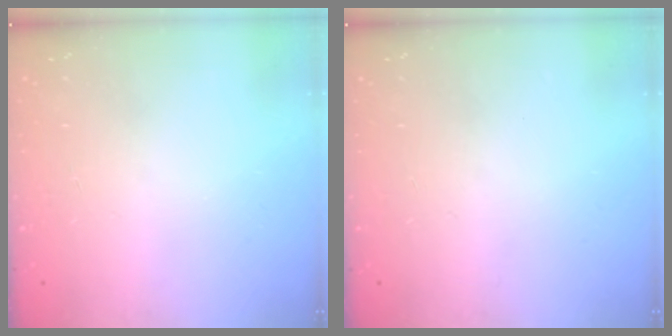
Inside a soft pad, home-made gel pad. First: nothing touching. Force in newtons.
{"total": 0.0}